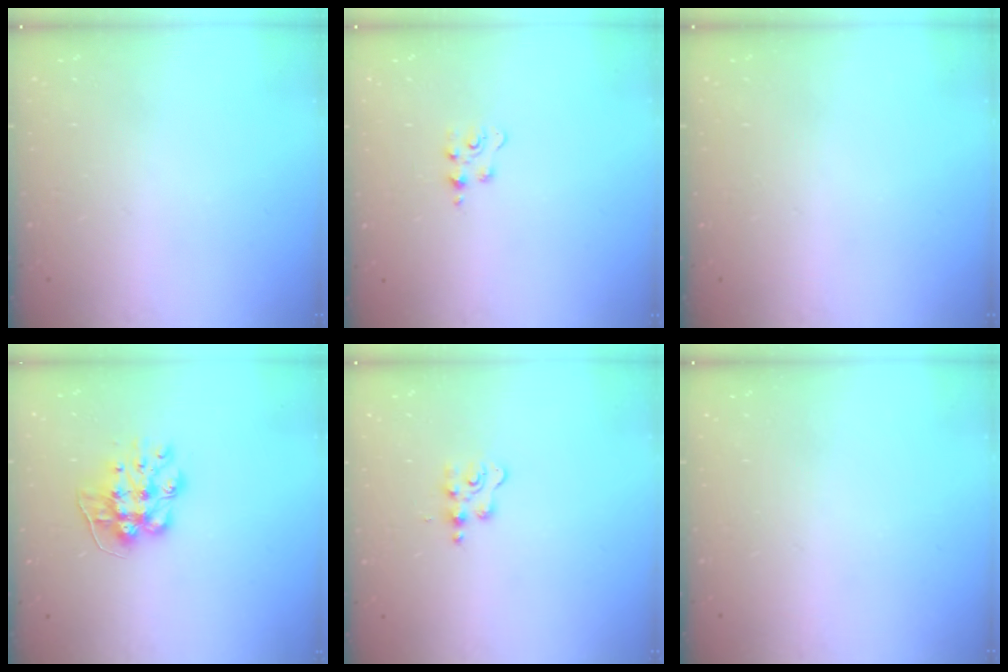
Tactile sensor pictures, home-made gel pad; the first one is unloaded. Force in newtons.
{"total": 2.8, "press": 2.8, "slide": 0.4}
{"total": 0.0}
{"total": 11.3, "press": 11.2, "slide": 0.8}
{"total": 3.3, "press": 3.3, "slide": 0.4}
{"total": 0.0}